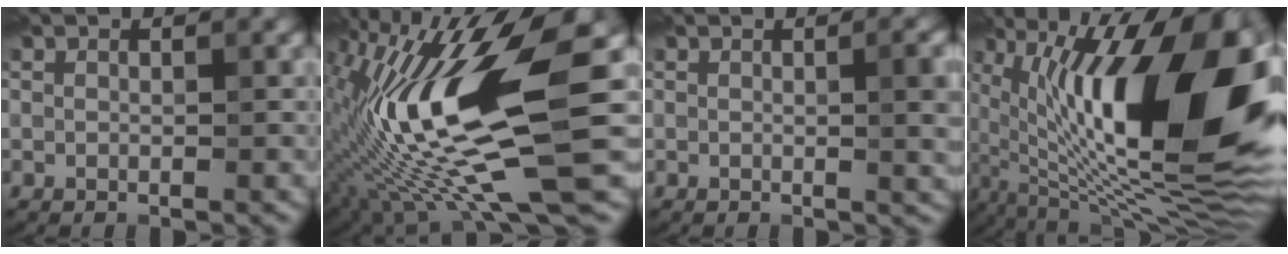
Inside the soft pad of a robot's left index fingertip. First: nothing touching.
{"total": 14.1, "force": [-1.6, 3.7, 13.5], "torque": [-0.263, 0.010, -0.029]}
{"total": 3.8, "force": [0.2, 1.1, 3.6], "torque": [-0.044, 0.005, 0.001]}
{"total": 17.2, "force": [3.1, 6.3, 15.7], "torque": [-0.250, 0.007, 0.045]}